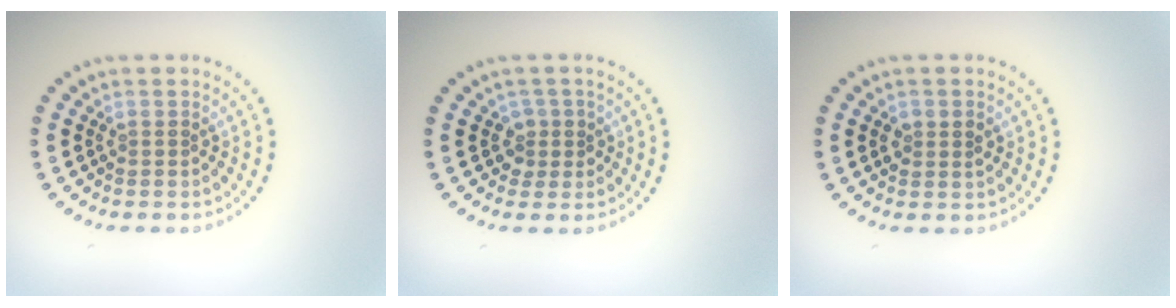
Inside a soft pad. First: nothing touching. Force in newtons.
{"total": 1.8, "press": 1.4, "slide": 1.1}
{"total": 1.5, "press": 1.5, "slide": 0.2}